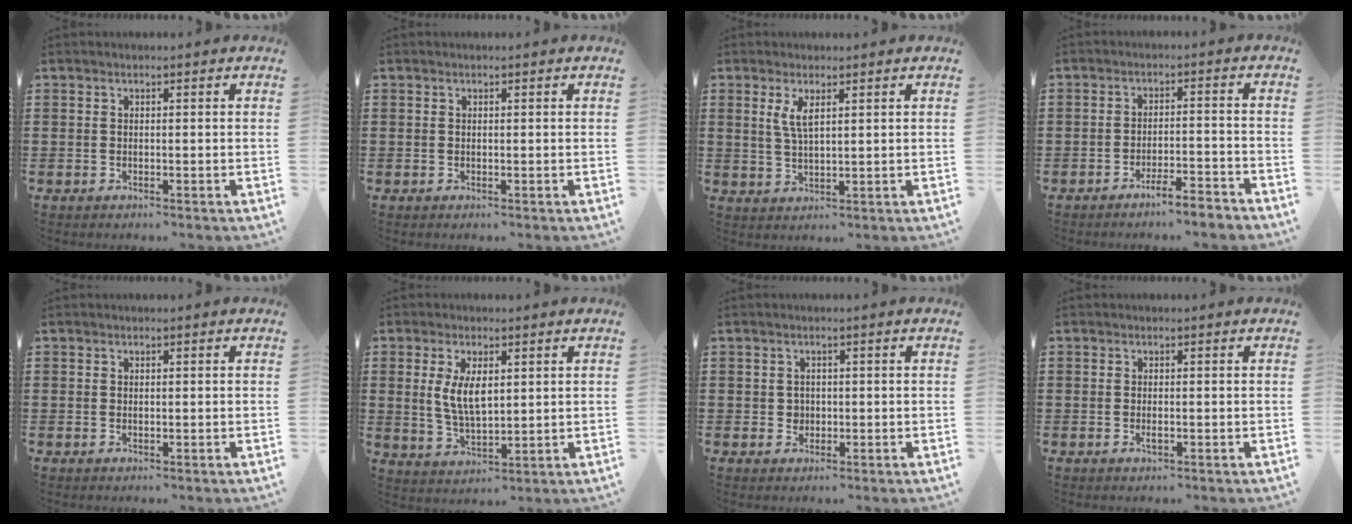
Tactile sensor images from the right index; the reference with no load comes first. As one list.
[{"total": 0.0}, {"total": 3.5, "force": [1.5, 1.1, 2.9], "torque": [-0.062, 0.005, 0.025]}, {"total": 3.9, "force": [-3.7, -0.1, 1.3], "torque": [-0.022, 0.000, -0.073]}, {"total": 0.0}, {"total": 6.1, "force": [1.2, 2.9, 5.3], "torque": [-0.115, 0.004, 0.018]}, {"total": 1.6, "force": [0.0, 1.5, 0.4], "torque": [-0.013, 0.007, -0.002]}, {"total": 1.1, "force": [-0.3, 0.1, 1.1], "torque": [-0.027, -0.010, -0.006]}]